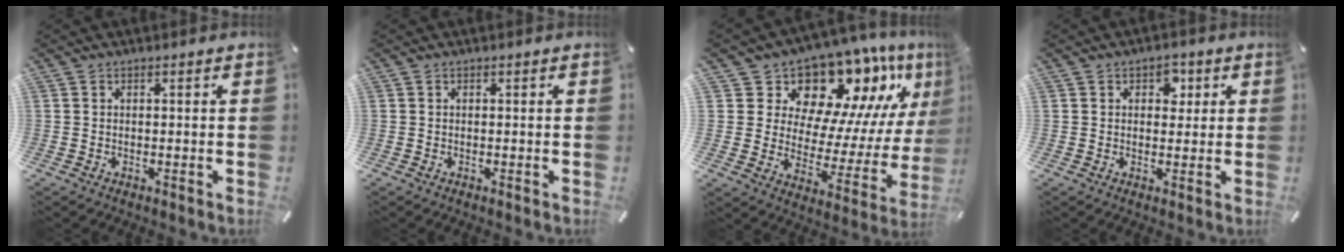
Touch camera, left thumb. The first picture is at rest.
{"total": 0.0}
{"total": 14.1, "force": [12.3, 6.1, 3.1], "torque": [-0.040, -0.134, 0.203]}
{"total": 3.8, "force": [1.3, 2.9, 2.2], "torque": [-0.007, -0.008, 0.013]}